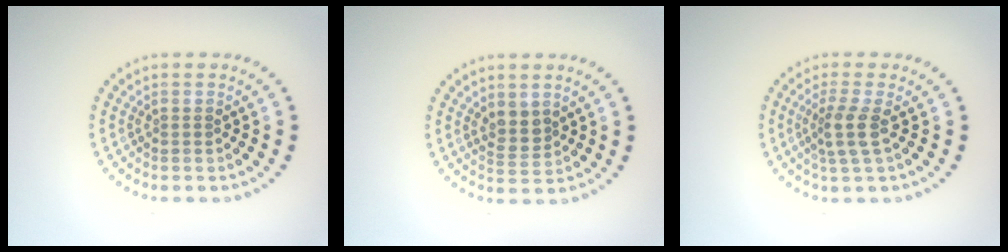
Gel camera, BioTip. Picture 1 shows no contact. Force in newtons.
{"total": 2.1, "press": 1.9, "slide": 0.9}
{"total": 2.4, "press": 2.0, "slide": 1.4}